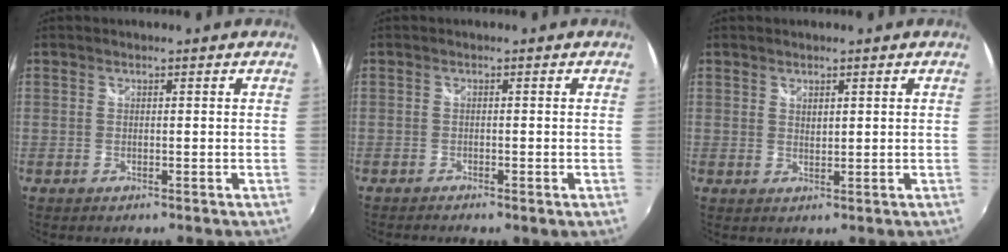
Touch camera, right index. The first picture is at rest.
{"total": 2.1, "force": [-1.4, 0.6, 1.5], "torque": [-0.028, -0.007, -0.022]}
{"total": 1.4, "force": [0.9, 0.7, 0.9], "torque": [-0.012, -0.001, 0.016]}